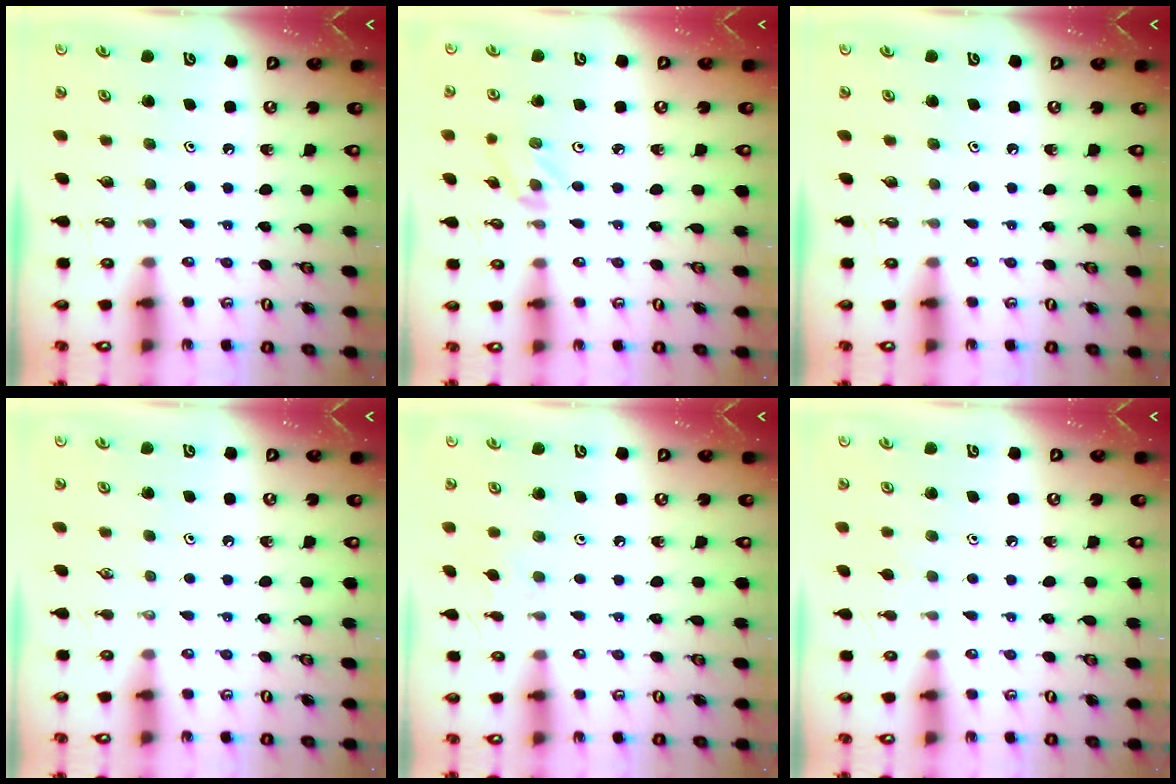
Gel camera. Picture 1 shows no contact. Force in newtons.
{"total": 2.2, "press": 2.2, "slide": 0.3}
{"total": 0.0}
{"total": 0.0}
{"total": 3.4, "press": 3.3, "slide": 0.7}
{"total": 2.7, "press": 2.6, "slide": 0.5}